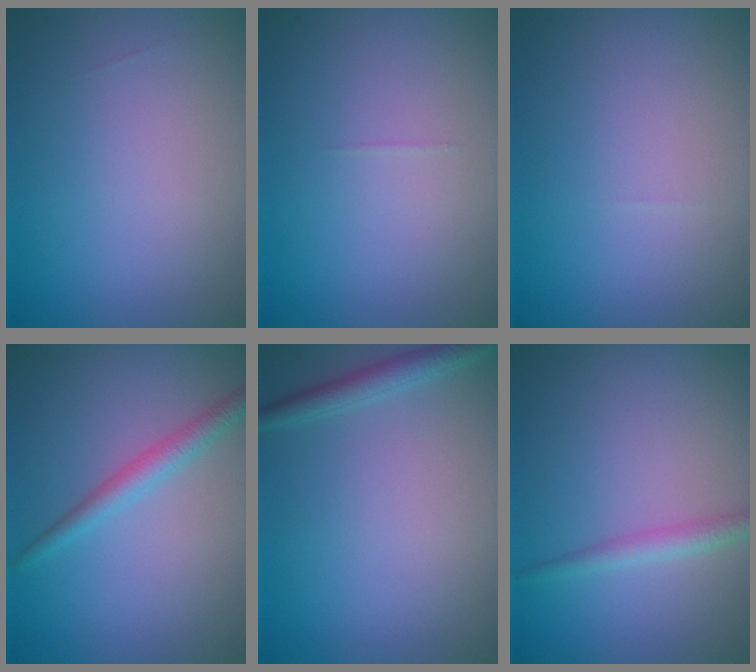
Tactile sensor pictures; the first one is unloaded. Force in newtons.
{"total": 0.0}
{"total": 0.0}
{"total": 1.5, "press": 1.5, "slide": 0.1}
{"total": 1.8, "press": 1.8, "slide": 0.1}
{"total": 1.7, "press": 1.7, "slide": 0.0}